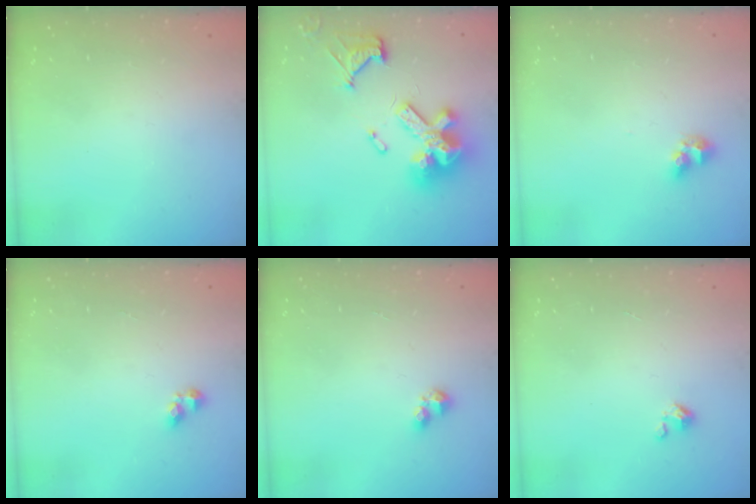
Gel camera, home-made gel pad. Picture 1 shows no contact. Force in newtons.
{"total": 17.3, "press": 17.2, "slide": 1.9}
{"total": 6.1, "press": 6.1, "slide": 0.2}
{"total": 3.1, "press": 3.0, "slide": 0.4}
{"total": 2.7, "press": 2.6, "slide": 0.5}
{"total": 2.5, "press": 2.5, "slide": 0.3}